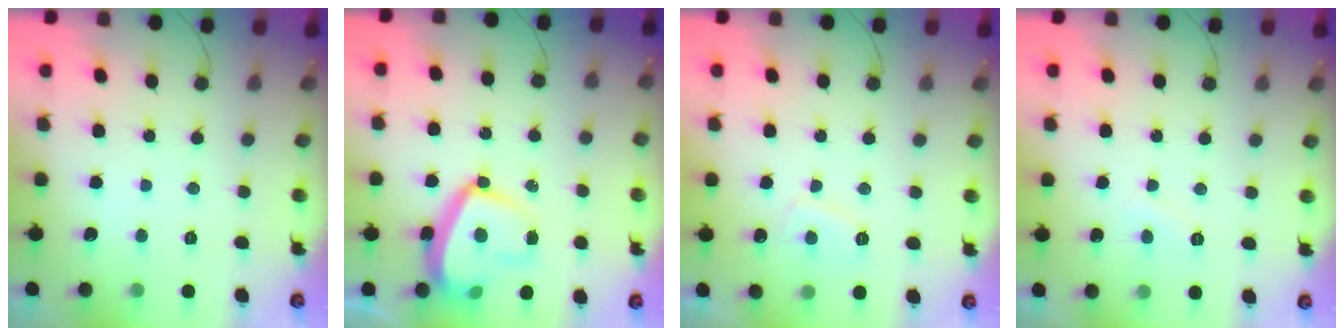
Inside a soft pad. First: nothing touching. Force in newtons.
{"total": 16.2, "press": 16.2, "slide": 1.4}
{"total": 3.5, "press": 3.4, "slide": 0.7}
{"total": 3.0, "press": 3.0, "slide": 0.4}